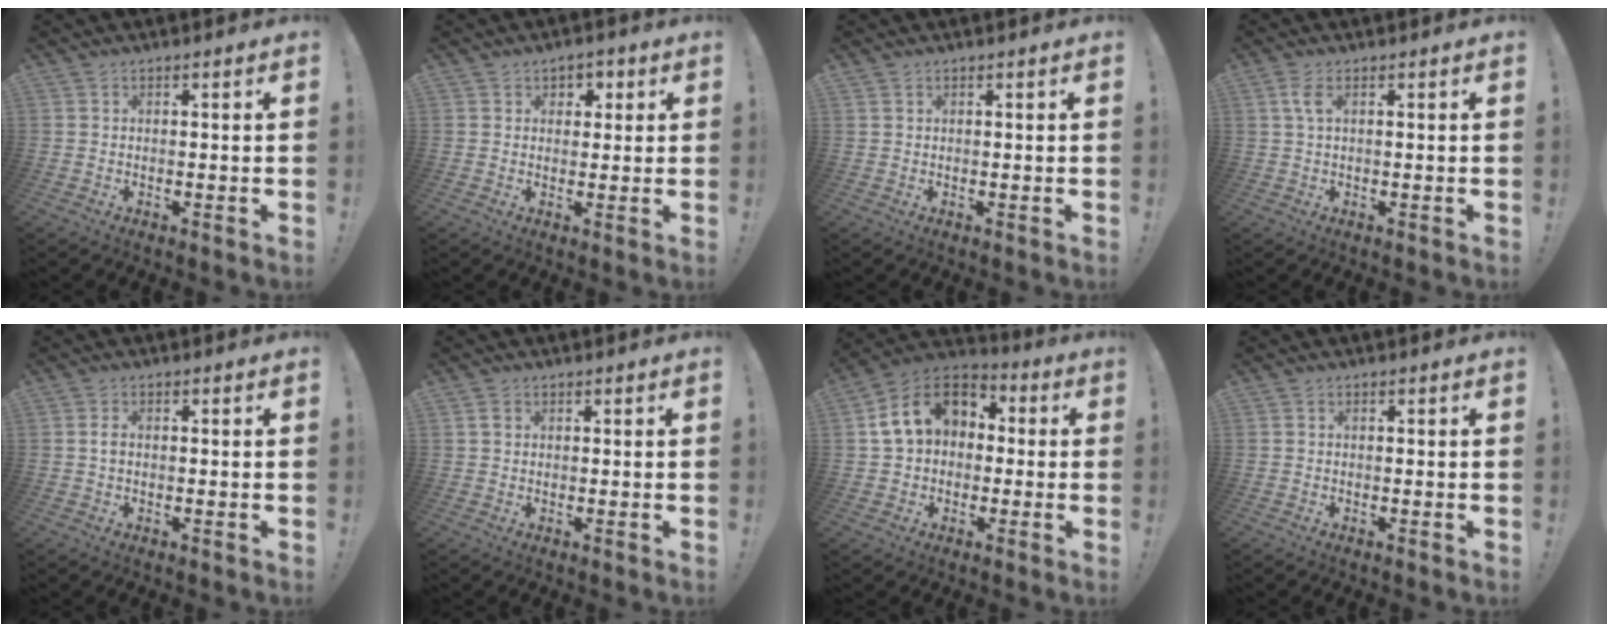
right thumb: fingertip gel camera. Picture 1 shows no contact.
{"total": 3.5, "force": [1.0, 3.3, 0.9], "torque": [-0.002, -0.004, 0.014]}
{"total": 0.6, "force": [0.5, 0.4, 0.2], "torque": [-0.002, 0.000, 0.008]}
{"total": 3.1, "force": [0.9, 0.9, 2.9], "torque": [-0.063, 0.005, 0.017]}
{"total": 1.5, "force": [0.0, 0.9, 1.2], "torque": [-0.020, 0.003, -0.001]}
{"total": 1.4, "force": [0.6, 1.2, 0.4], "torque": [-0.005, 0.003, 0.010]}
{"total": 15.3, "force": [3.8, 11.4, 9.5], "torque": [-0.151, 0.008, 0.073]}
{"total": 0.0}